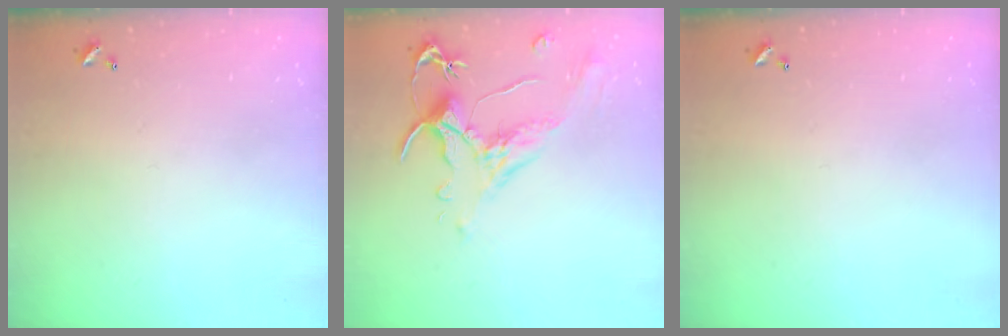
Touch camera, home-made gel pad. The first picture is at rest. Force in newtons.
{"total": 1.5, "press": 1.0, "slide": 1.1}
{"total": 0.0}